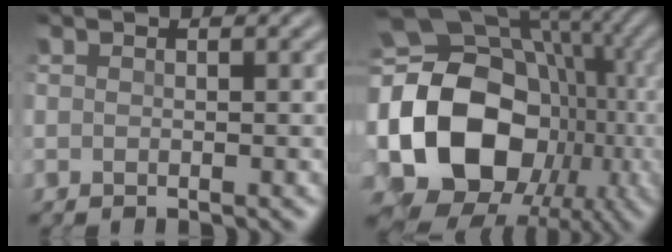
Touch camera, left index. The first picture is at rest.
{"total": 19.7, "force": [-1.8, 15.5, 12.0], "torque": [-0.237, 0.001, -0.021]}